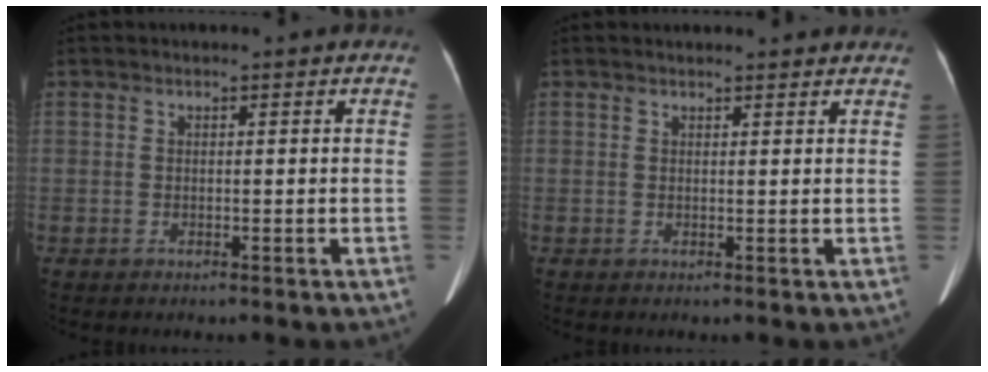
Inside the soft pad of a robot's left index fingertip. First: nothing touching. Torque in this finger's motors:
{"motor_torque": [-0.15, -0.11, -0.19, -0.02]}